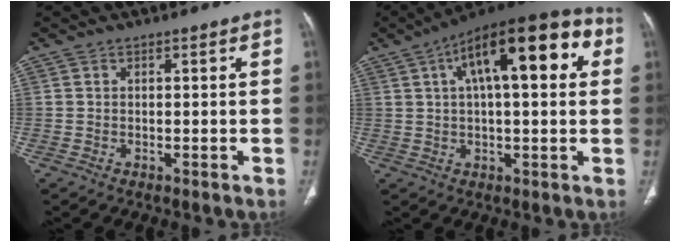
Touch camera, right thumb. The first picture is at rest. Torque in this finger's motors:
{"motor_torque": [0.29, 4.27, 1.17, -0.06, 0.16]}